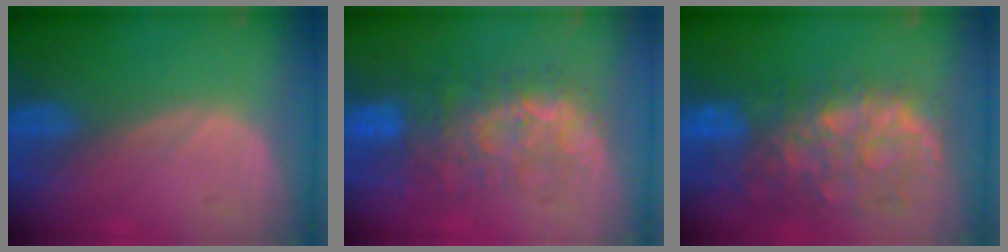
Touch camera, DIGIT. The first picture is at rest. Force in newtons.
{"total": 9.1, "press": 8.5, "slide": 3.1}
{"total": 11.2, "press": 9.8, "slide": 5.5}